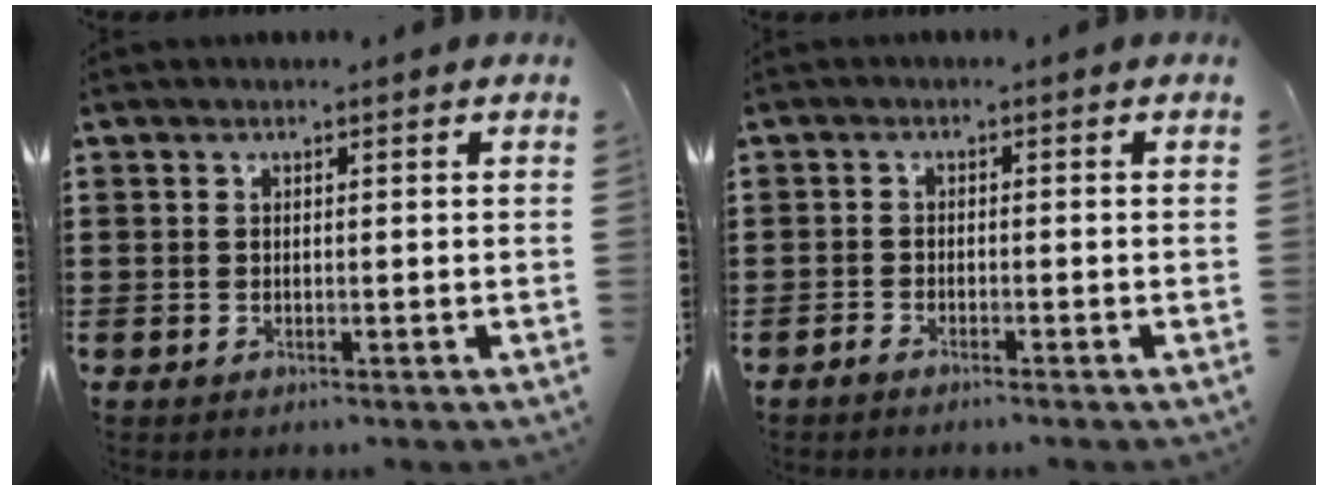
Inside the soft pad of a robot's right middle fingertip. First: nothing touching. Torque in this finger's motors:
{"motor_torque": [-0.11, -0.11, 0.00, -0.01]}